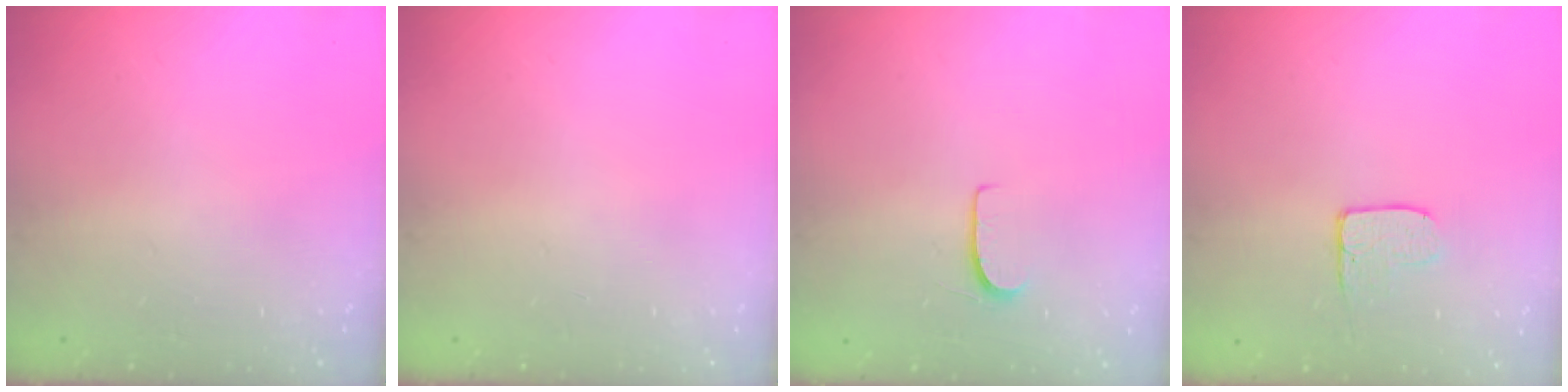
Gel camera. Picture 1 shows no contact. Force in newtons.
{"total": 0.0}
{"total": 5.9, "press": 5.9, "slide": 0.4}
{"total": 6.3, "press": 6.2, "slide": 0.5}